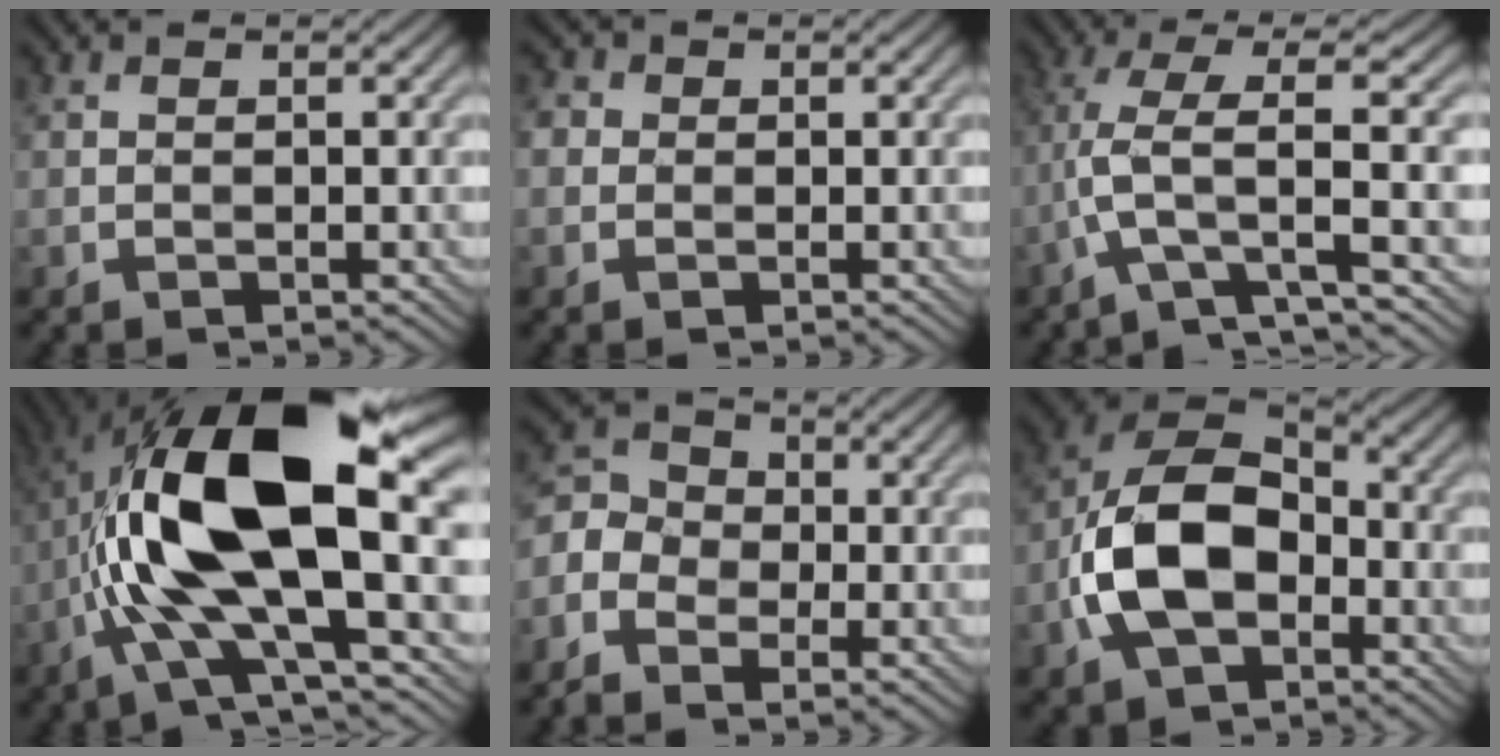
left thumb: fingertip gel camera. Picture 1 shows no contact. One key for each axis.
{"total": 2.4, "fx": 0.5, "fy": 2.2, "fz": 0.9, "tx": -0.029, "ty": 0.007, "tz": -0.001}
{"total": 5.7, "fx": -1.5, "fy": 0.6, "fz": 5.5, "tx": -0.123, "ty": 0.020, "tz": -0.043}
{"total": 18.4, "fx": 0.2, "fy": 6.7, "fz": 17.2, "tx": -0.340, "ty": 0.034, "tz": -0.011}
{"total": 6.1, "fx": -2.5, "fy": 4.9, "fz": 2.8, "tx": -0.080, "ty": -0.001, "tz": -0.059}
{"total": 12.3, "fx": -3.0, "fy": 7.9, "fz": 8.9, "tx": -0.195, "ty": 0.003, "tz": -0.069}